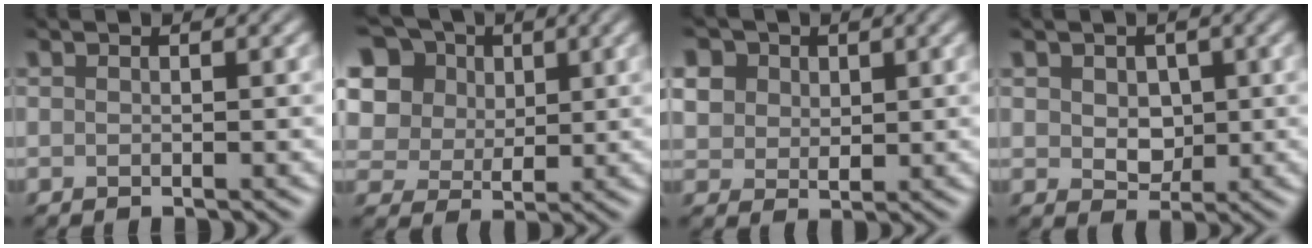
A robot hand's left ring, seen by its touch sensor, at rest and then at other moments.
{"total": 11.5, "force": [5.6, 8.4, 5.5], "torque": [-0.122, 0.031, 0.093]}
{"total": 6.7, "force": [3.1, 5.1, 3.0], "torque": [-0.085, 0.021, 0.047]}
{"total": 2.5, "force": [0.5, 1.9, 1.5], "torque": [-0.029, -0.005, 0.009]}